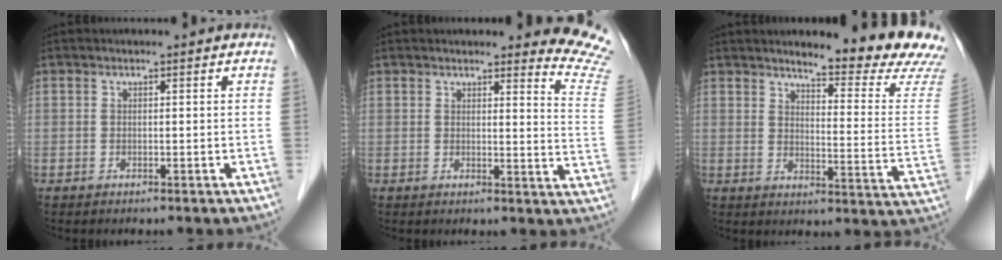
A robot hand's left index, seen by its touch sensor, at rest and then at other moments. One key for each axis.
{"total": 9.9, "fx": 9.9, "fy": -0.2, "fz": 1.2, "tx": 0.014, "ty": -0.102, "tz": 0.071}
{"total": 16.3, "fx": 15.0, "fy": 0.3, "fz": 6.4, "tx": -0.080, "ty": -0.097, "tz": 0.169}